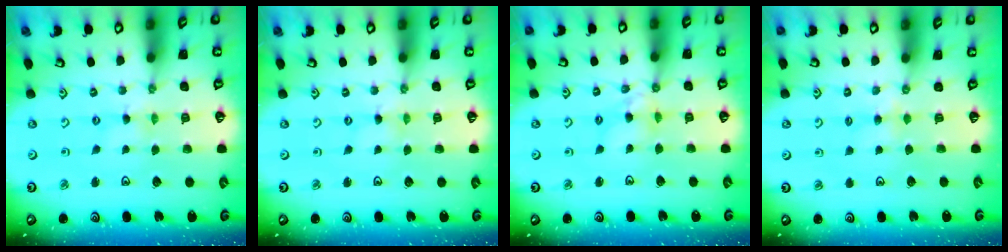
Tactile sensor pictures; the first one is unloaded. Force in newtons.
{"total": 0.0}
{"total": 6.7, "press": 6.6, "slide": 0.4}
{"total": 3.8, "press": 3.8, "slide": 0.6}